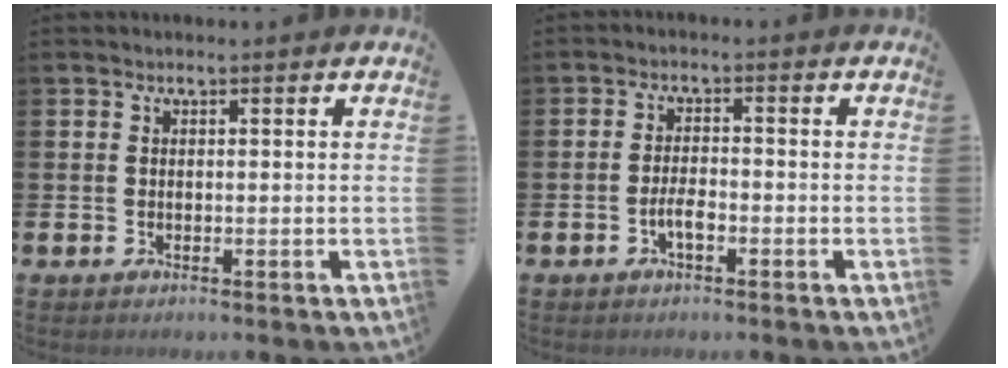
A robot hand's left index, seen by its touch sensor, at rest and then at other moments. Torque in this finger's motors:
{"motor_torque": [0.68, 0.43, 0.08, 0.05]}